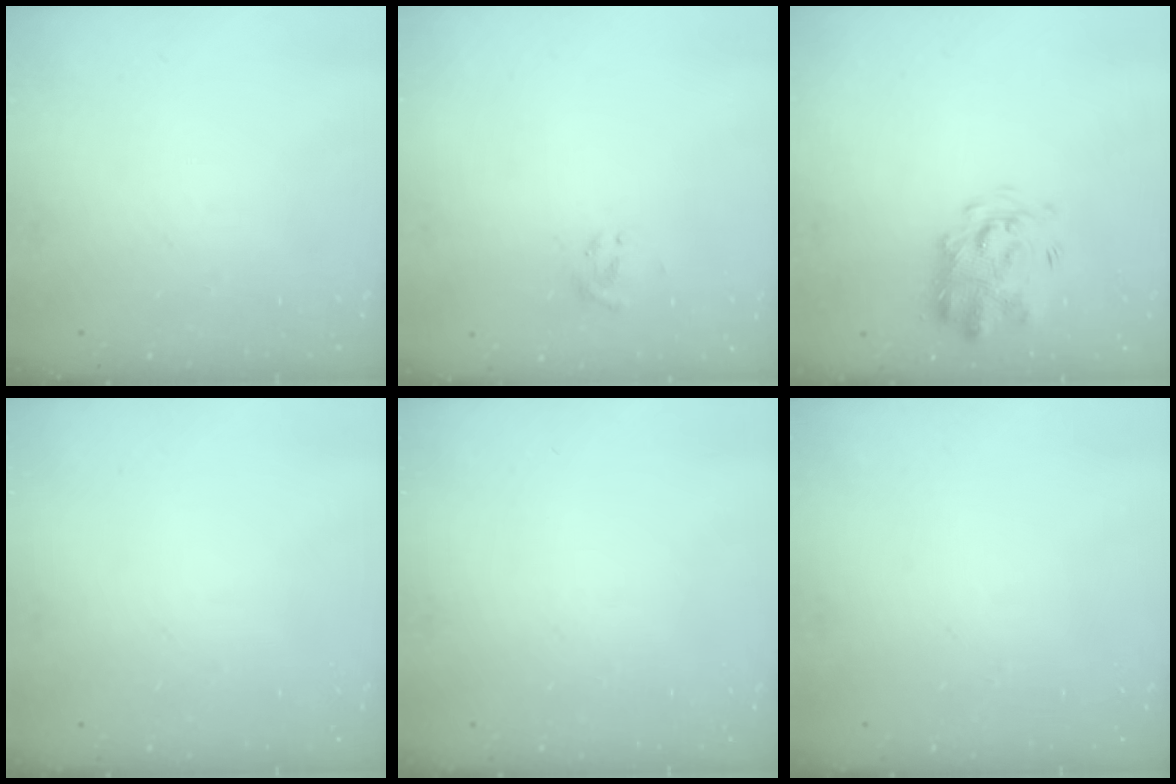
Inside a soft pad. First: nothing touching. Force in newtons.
{"total": 2.0, "press": 1.7, "slide": 0.9}
{"total": 3.7, "press": 3.6, "slide": 0.7}
{"total": 0.0}
{"total": 0.0}
{"total": 0.0}